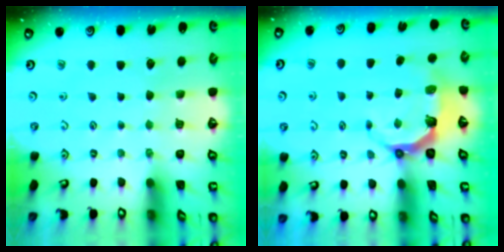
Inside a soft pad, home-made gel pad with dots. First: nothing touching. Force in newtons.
{"total": 5.5, "press": 4.0, "slide": 3.7}